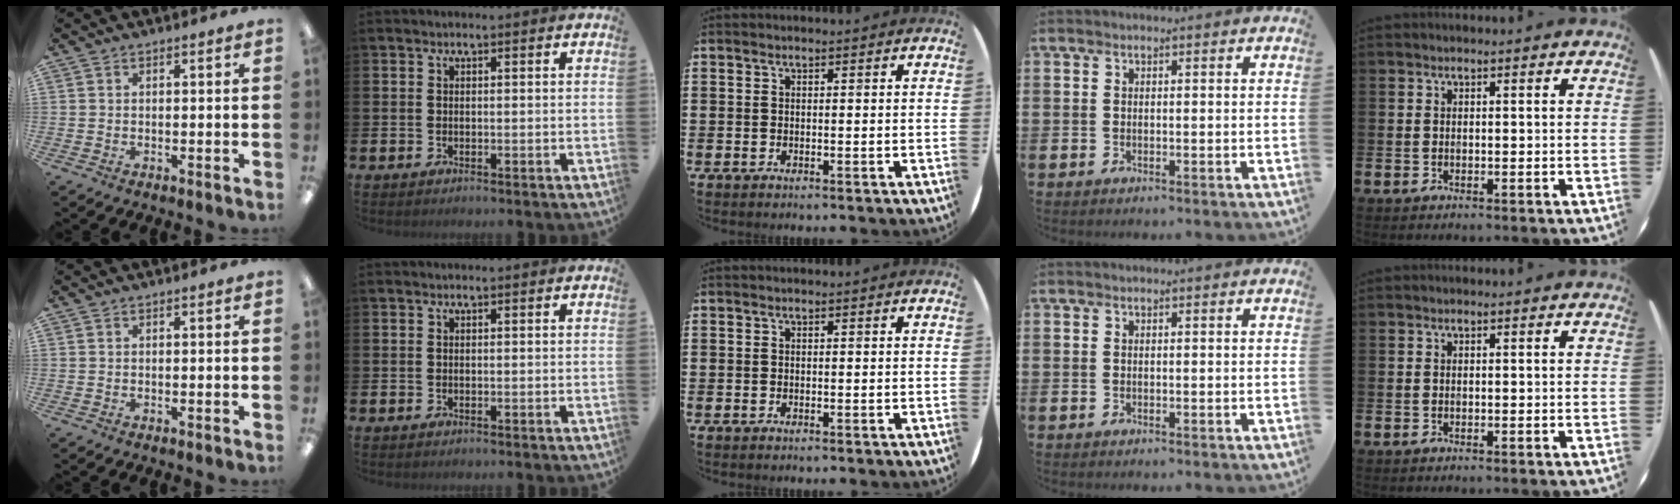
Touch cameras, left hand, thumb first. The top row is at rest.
{}